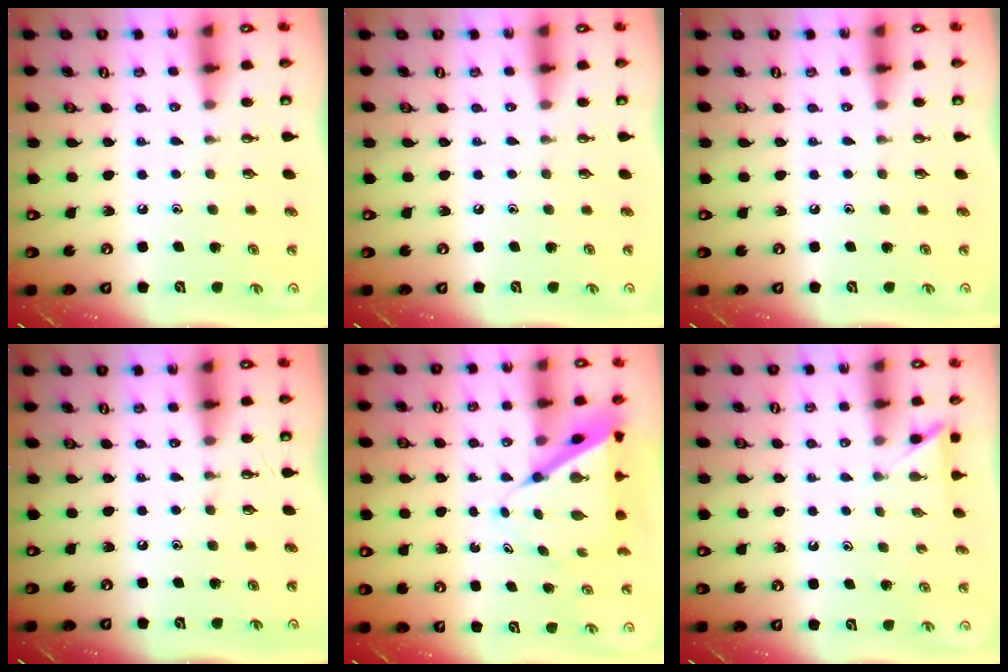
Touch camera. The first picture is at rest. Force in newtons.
{"total": 0.0}
{"total": 0.0}
{"total": 0.0}
{"total": 8.3, "press": 8.2, "slide": 0.7}
{"total": 2.5, "press": 2.5, "slide": 0.3}